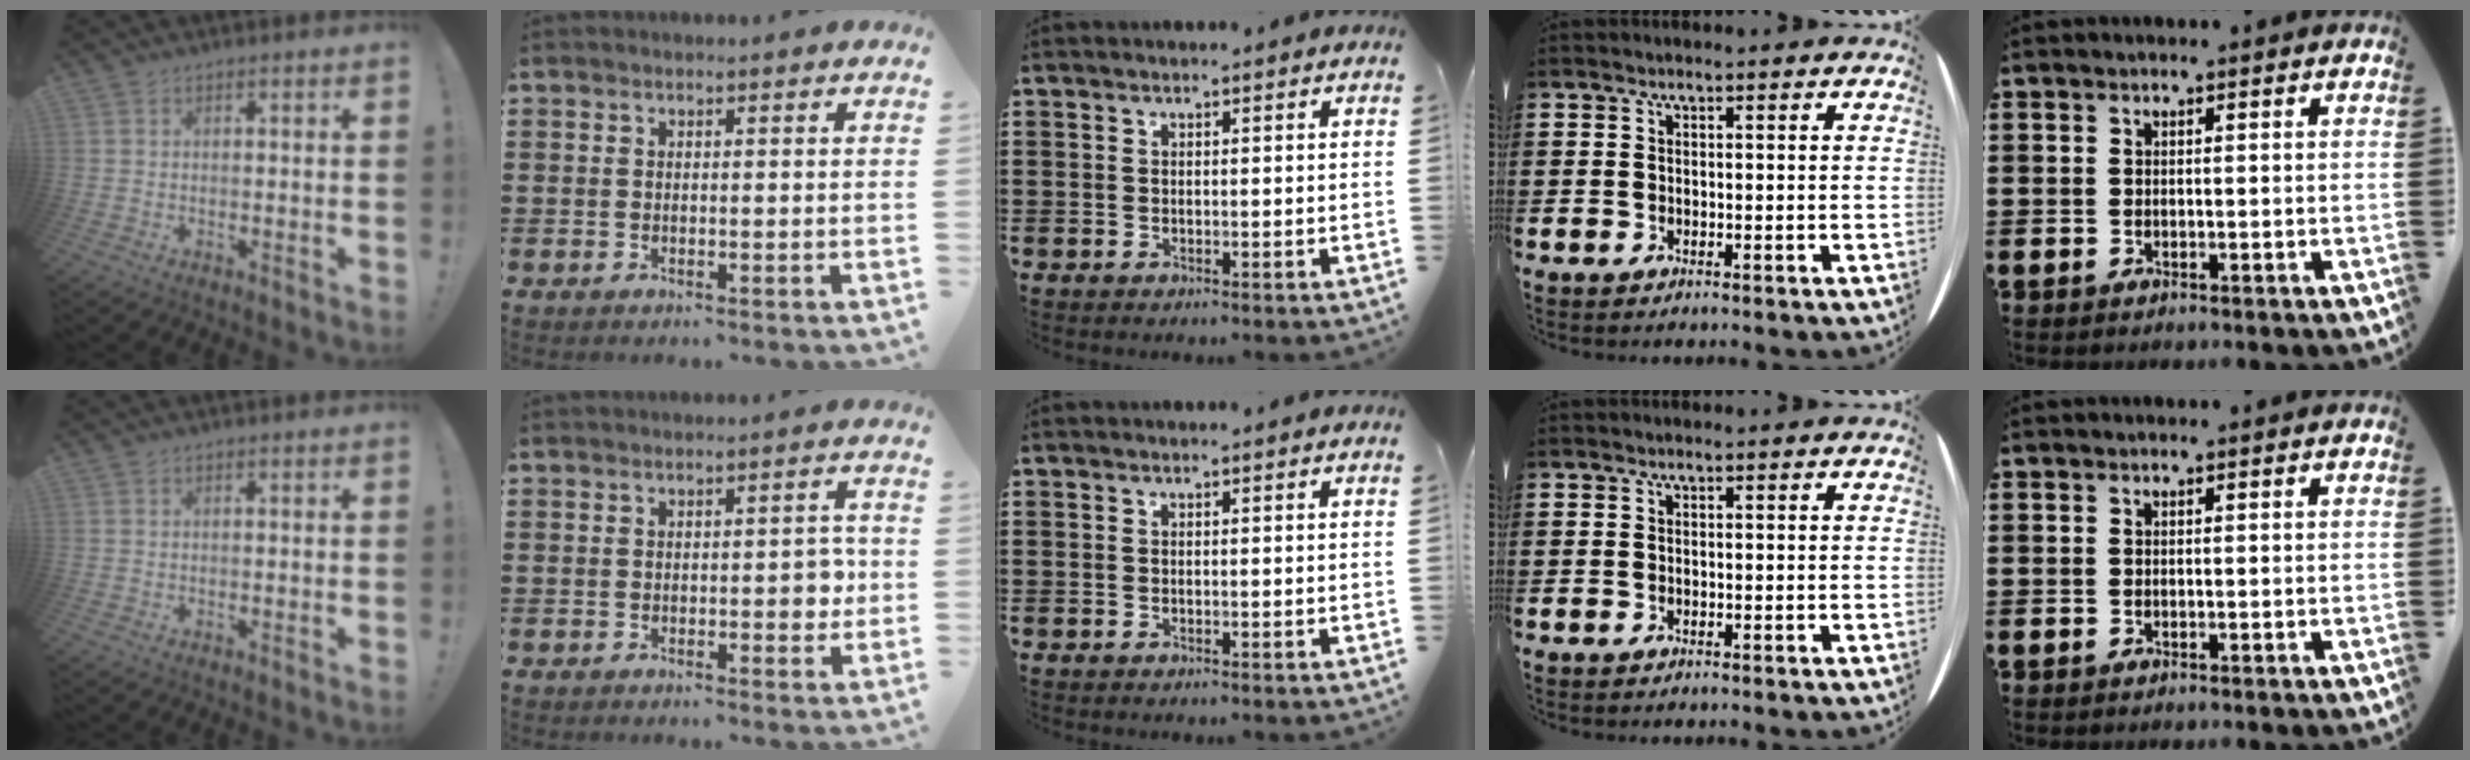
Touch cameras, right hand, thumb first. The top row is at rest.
{"index": {"total": 3.0, "force": [-0.2, 1.4, 2.6], "torque": [-0.032, -0.003, -0.008]}}